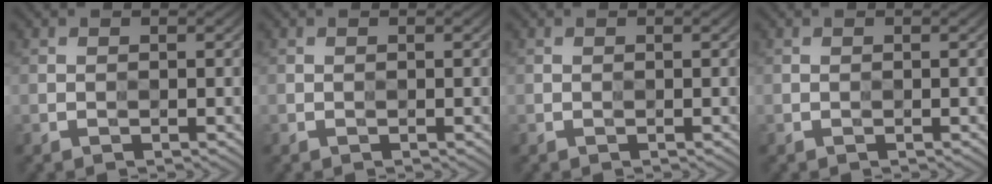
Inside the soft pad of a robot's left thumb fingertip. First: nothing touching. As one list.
[{"total": 0.0}, {"total": 0.0}, {"total": 0.0}]